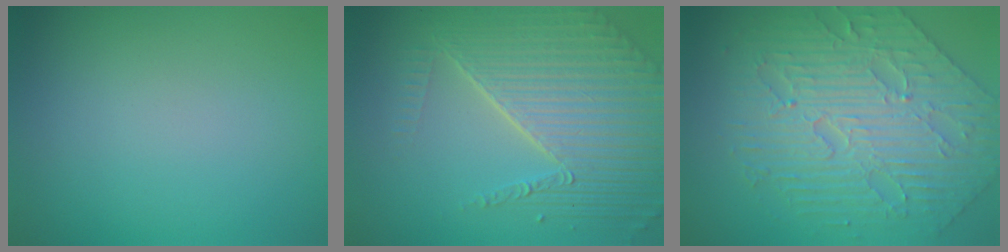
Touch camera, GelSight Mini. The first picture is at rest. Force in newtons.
{"total": 8.5, "press": 5.6, "slide": 6.3}
{"total": 6.4, "press": 5.4, "slide": 3.4}